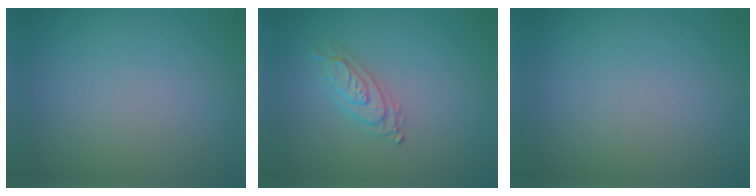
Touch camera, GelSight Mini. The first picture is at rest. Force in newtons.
{"total": 2.1, "press": 2.1, "slide": 0.4}
{"total": 0.0}